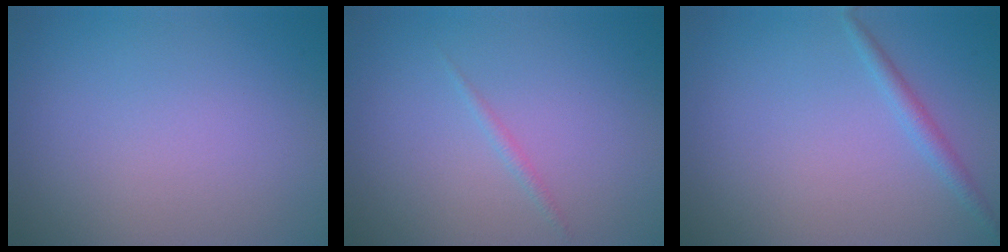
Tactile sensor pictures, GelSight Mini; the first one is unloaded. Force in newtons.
{"total": 0.7, "press": 0.7, "slide": 0.1}
{"total": 1.4, "press": 1.4, "slide": 0.1}